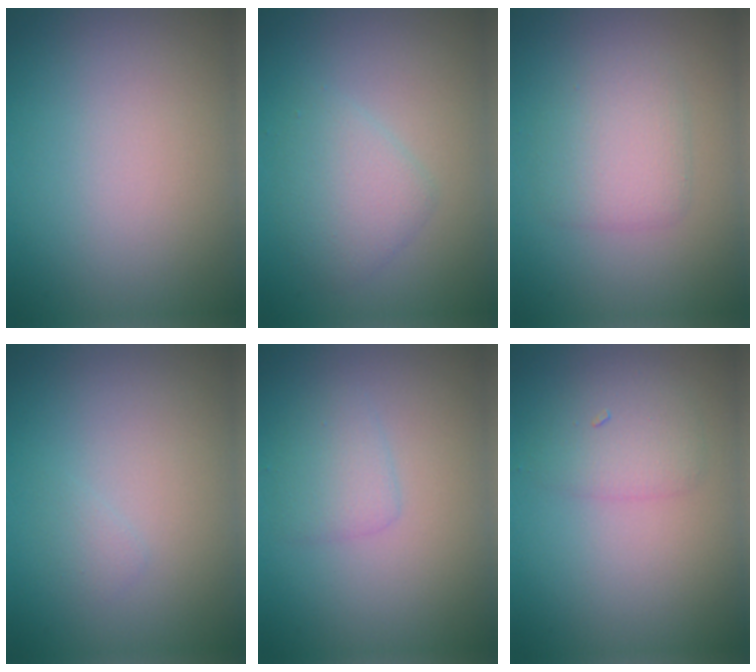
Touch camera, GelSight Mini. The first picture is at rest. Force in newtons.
{"total": 2.8, "press": 2.8, "slide": 0.1}
{"total": 2.8, "press": 2.8, "slide": 0.1}
{"total": 0.7, "press": 0.7, "slide": 0.1}
{"total": 1.9, "press": 1.9, "slide": 0.1}
{"total": 2.1, "press": 2.1, "slide": 0.1}